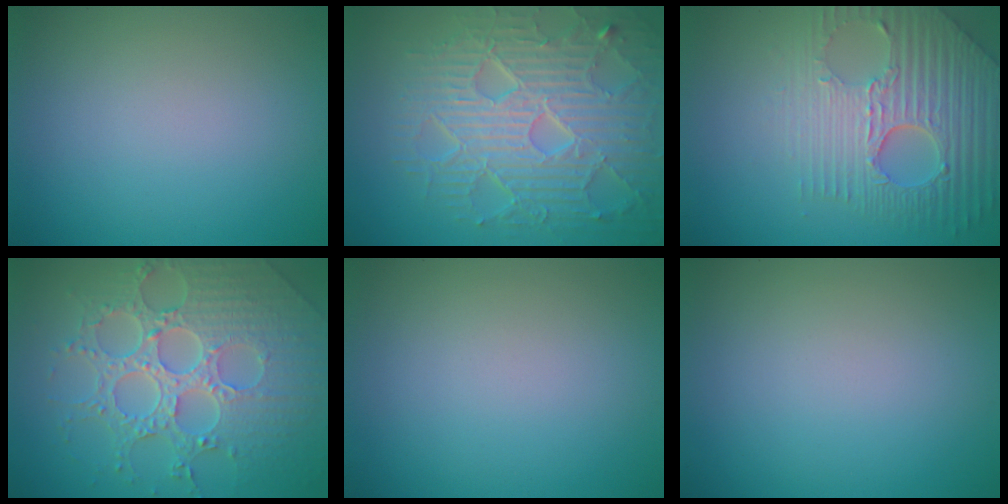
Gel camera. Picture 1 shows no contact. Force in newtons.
{"total": 9.2, "press": 6.5, "slide": 6.5}
{"total": 7.6, "press": 5.5, "slide": 5.3}
{"total": 8.3, "press": 6.2, "slide": 5.5}
{"total": 0.0}
{"total": 0.0}